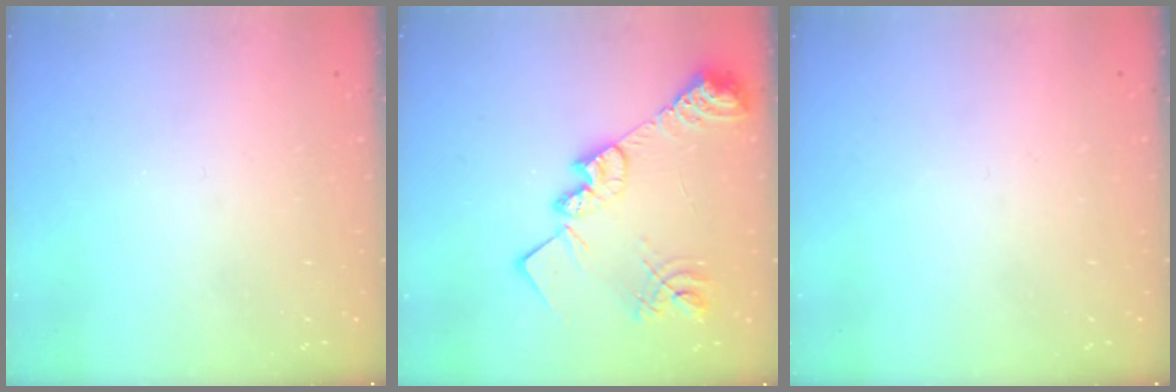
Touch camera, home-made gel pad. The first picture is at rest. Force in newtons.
{"total": 20.0, "press": 20.0, "slide": 1.4}
{"total": 0.0}